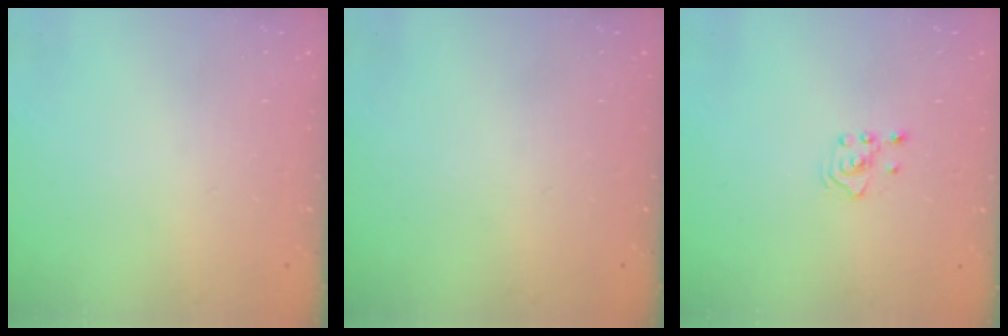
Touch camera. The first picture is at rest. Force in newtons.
{"total": 0.0}
{"total": 2.1, "press": 2.1, "slide": 0.1}